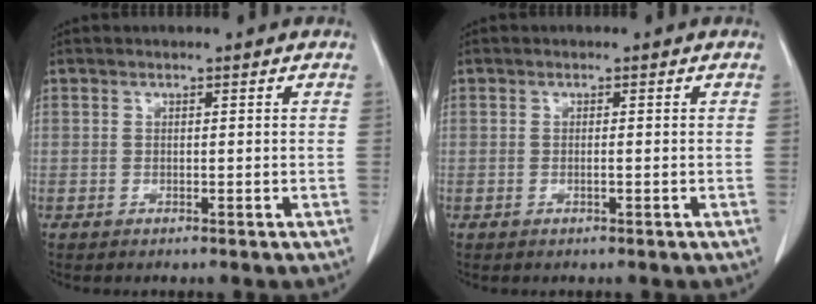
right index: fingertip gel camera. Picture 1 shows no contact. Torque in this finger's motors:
{"motor_torque": [-0.13, 0.18, -0.02, -0.01]}